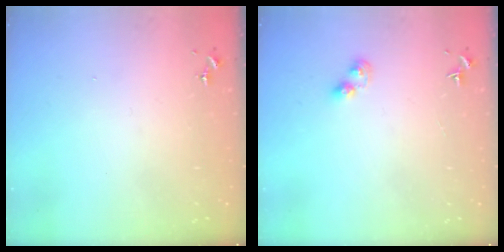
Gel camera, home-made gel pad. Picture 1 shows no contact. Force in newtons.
{"total": 3.4, "press": 3.4, "slide": 0.4}